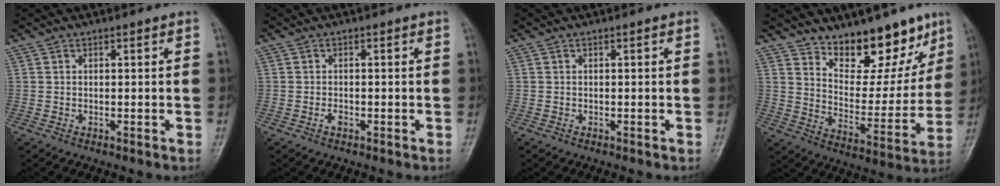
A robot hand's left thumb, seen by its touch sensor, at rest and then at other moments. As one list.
[{"total": 1.0, "force": [-0.5, 0.6, 0.6], "torque": [-0.009, 0.001, -0.008]}, {"total": 0.0}, {"total": 14.5, "force": [10.8, 6.6, 7.0], "torque": [-0.043, -0.080, 0.178]}]